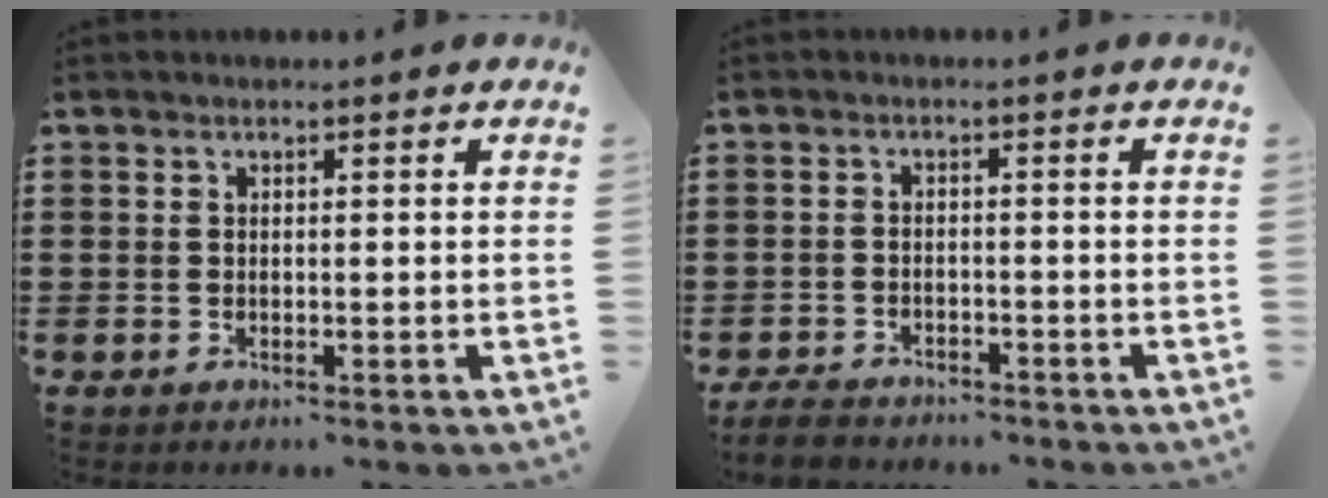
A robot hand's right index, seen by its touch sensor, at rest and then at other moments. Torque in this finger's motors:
{"motor_torque": [-1.77, 0.37, -0.51, -0.21]}